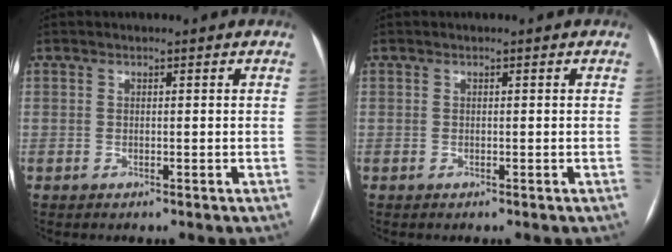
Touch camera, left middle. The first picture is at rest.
{"total": 0.0}